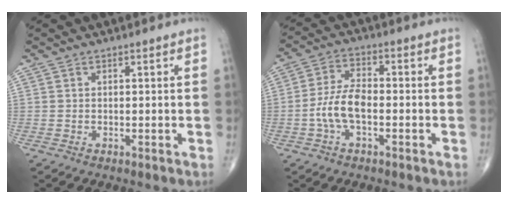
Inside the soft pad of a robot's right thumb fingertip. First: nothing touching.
{"total": 7.2, "force": [-1.9, 3.5, 6.1], "torque": [-0.129, 0.024, -0.041]}